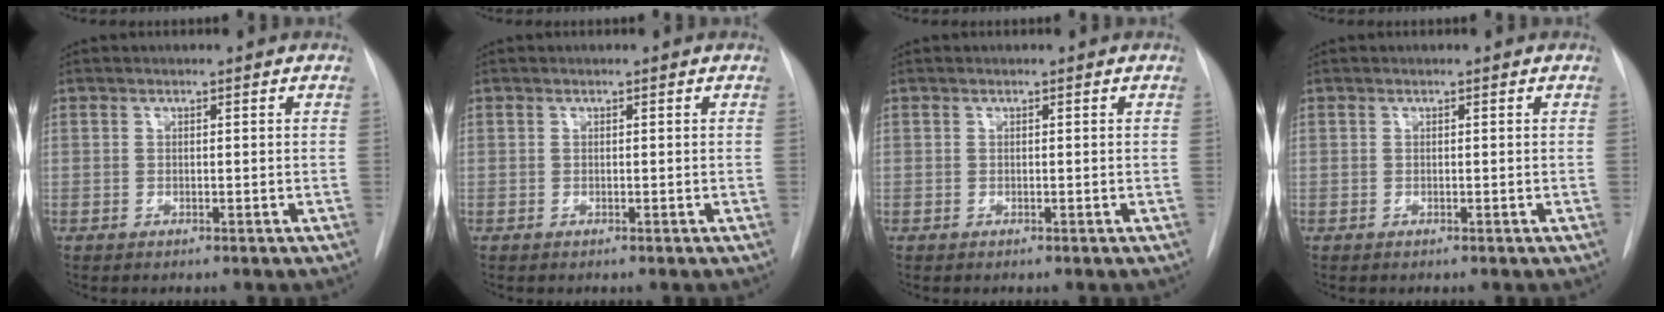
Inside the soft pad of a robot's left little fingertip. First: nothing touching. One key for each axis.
{"total": 0.0}
{"total": 0.0}
{"total": 0.0}